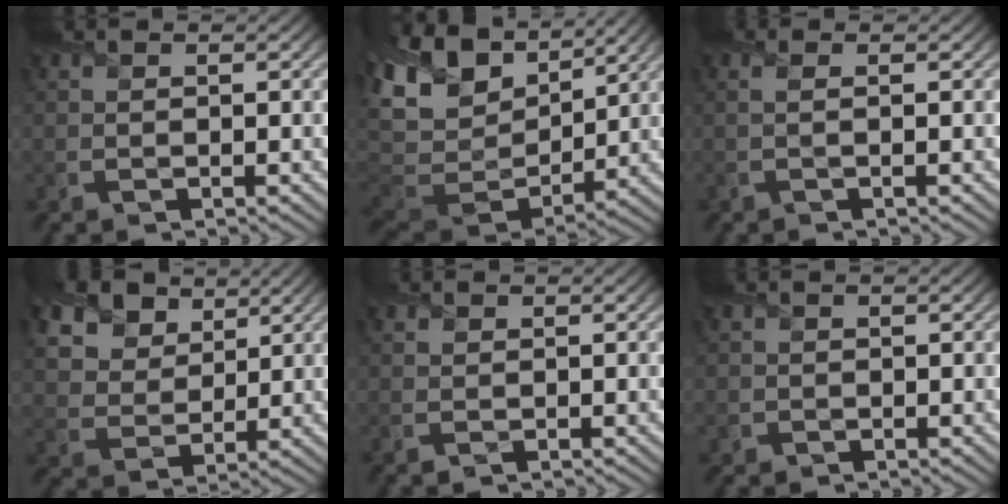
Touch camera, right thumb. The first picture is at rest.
{"total": 13.7, "force": [6.3, 8.6, 8.7], "torque": [-0.234, 0.027, 0.114]}
{"total": 1.4, "force": [0.1, 0.2, 1.4], "torque": [-0.027, 0.005, -0.004]}
{"total": 11.6, "force": [7.1, 7.5, 5.2], "torque": [-0.183, 0.008, 0.142]}
{"total": 0.9, "force": [0.1, 0.7, 0.6], "torque": [-0.015, 0.000, 0.003]}
{"total": 1.0, "force": [-0.4, 0.9, 0.0], "torque": [0.005, -0.005, -0.012]}